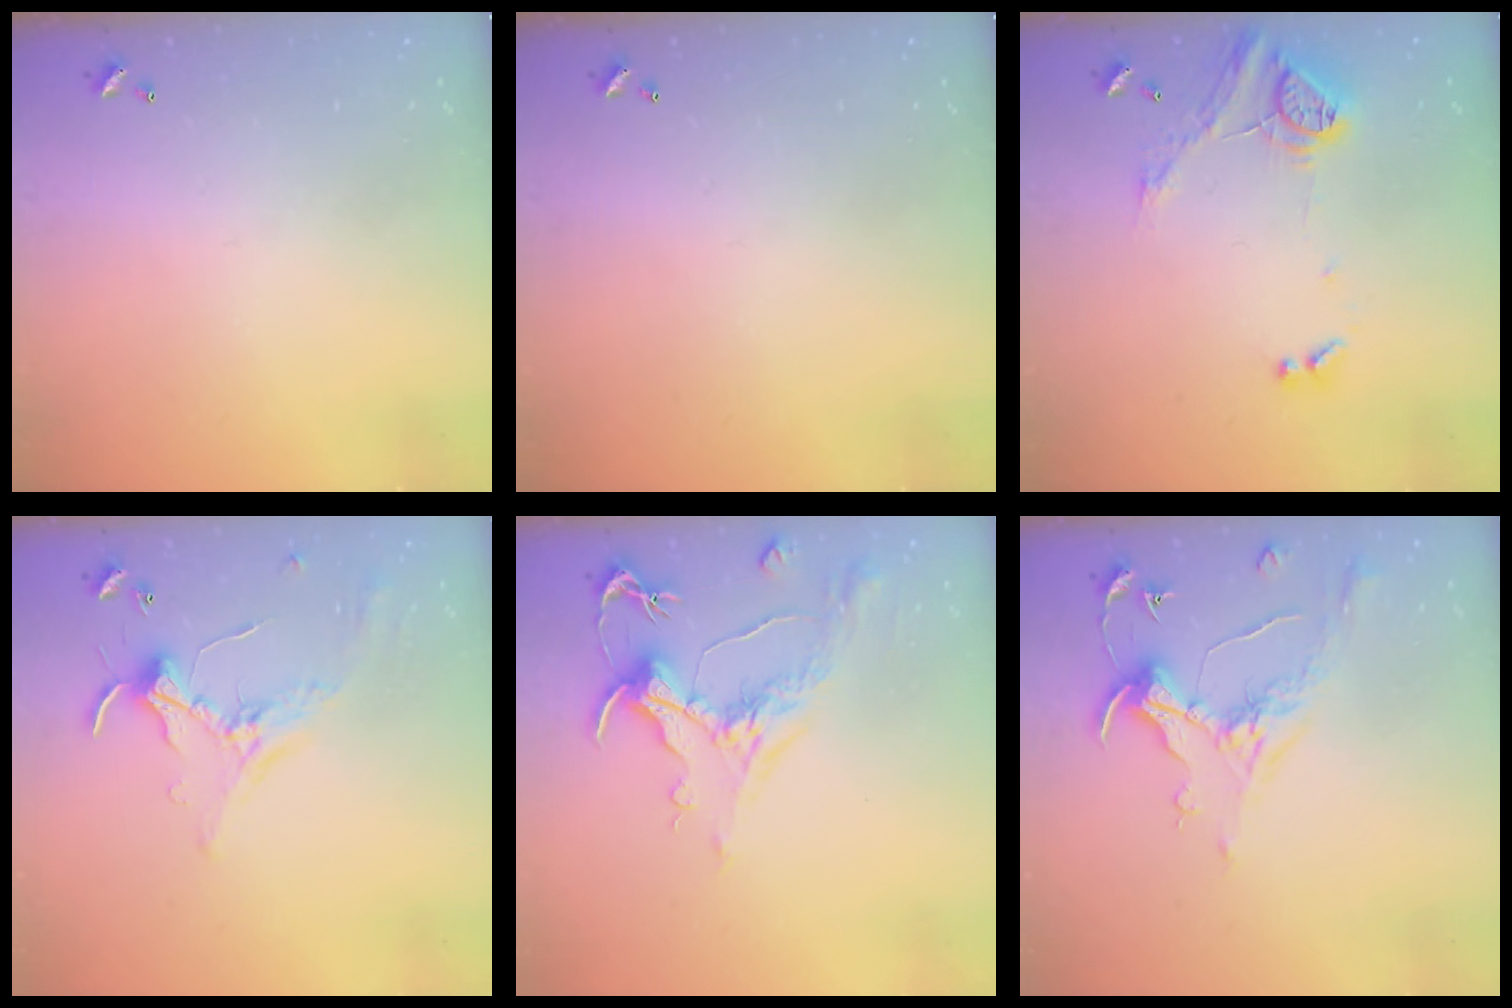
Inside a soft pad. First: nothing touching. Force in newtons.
{"total": 0.0}
{"total": 17.3, "press": 17.3, "slide": 0.8}
{"total": 0.8, "press": 0.7, "slide": 0.4}
{"total": 1.6, "press": 0.7, "slide": 1.4}
{"total": 0.8, "press": 0.7, "slide": 0.5}